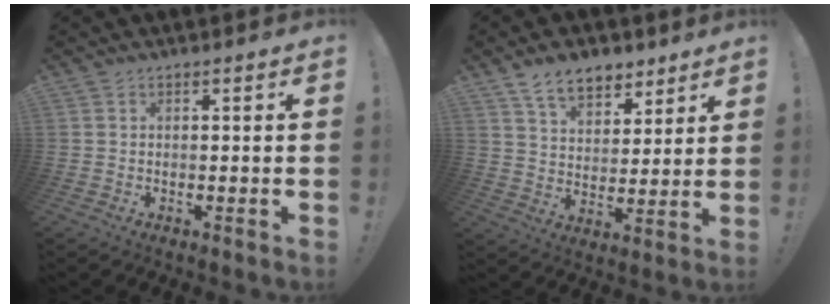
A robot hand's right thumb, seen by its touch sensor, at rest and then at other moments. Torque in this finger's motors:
{"motor_torque": [0.45, 2.61, 0.08, 0.24, 0.02]}